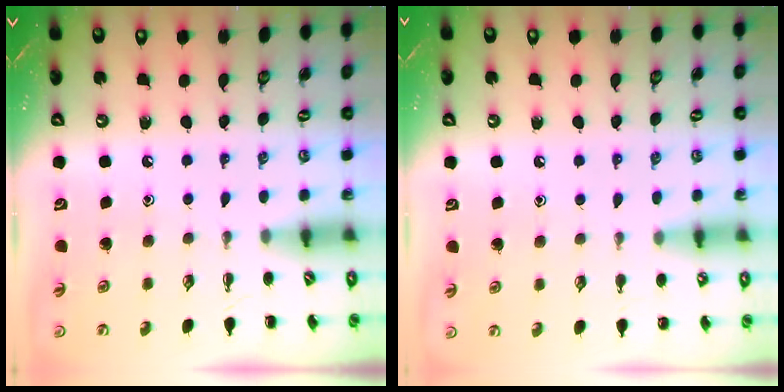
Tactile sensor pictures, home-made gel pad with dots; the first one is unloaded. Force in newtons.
{"total": 6.2, "press": 5.8, "slide": 2.1}